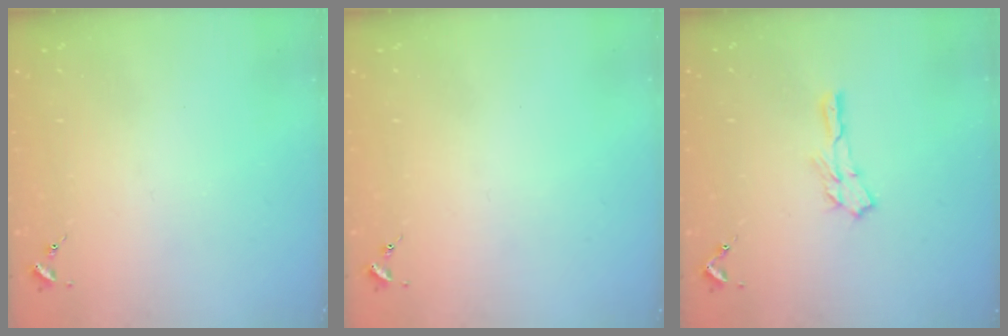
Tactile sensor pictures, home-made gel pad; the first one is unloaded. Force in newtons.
{"total": 0.0}
{"total": 6.3, "press": 6.3, "slide": 0.3}